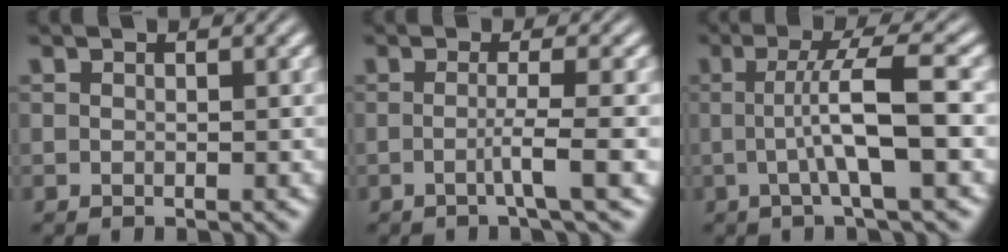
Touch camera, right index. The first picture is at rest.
{"total": 2.8, "force": [-1.0, -1.1, 2.3], "torque": [-0.040, -0.006, -0.016]}
{"total": 4.4, "force": [0.1, -0.6, 4.4], "torque": [-0.071, -0.001, 0.004]}